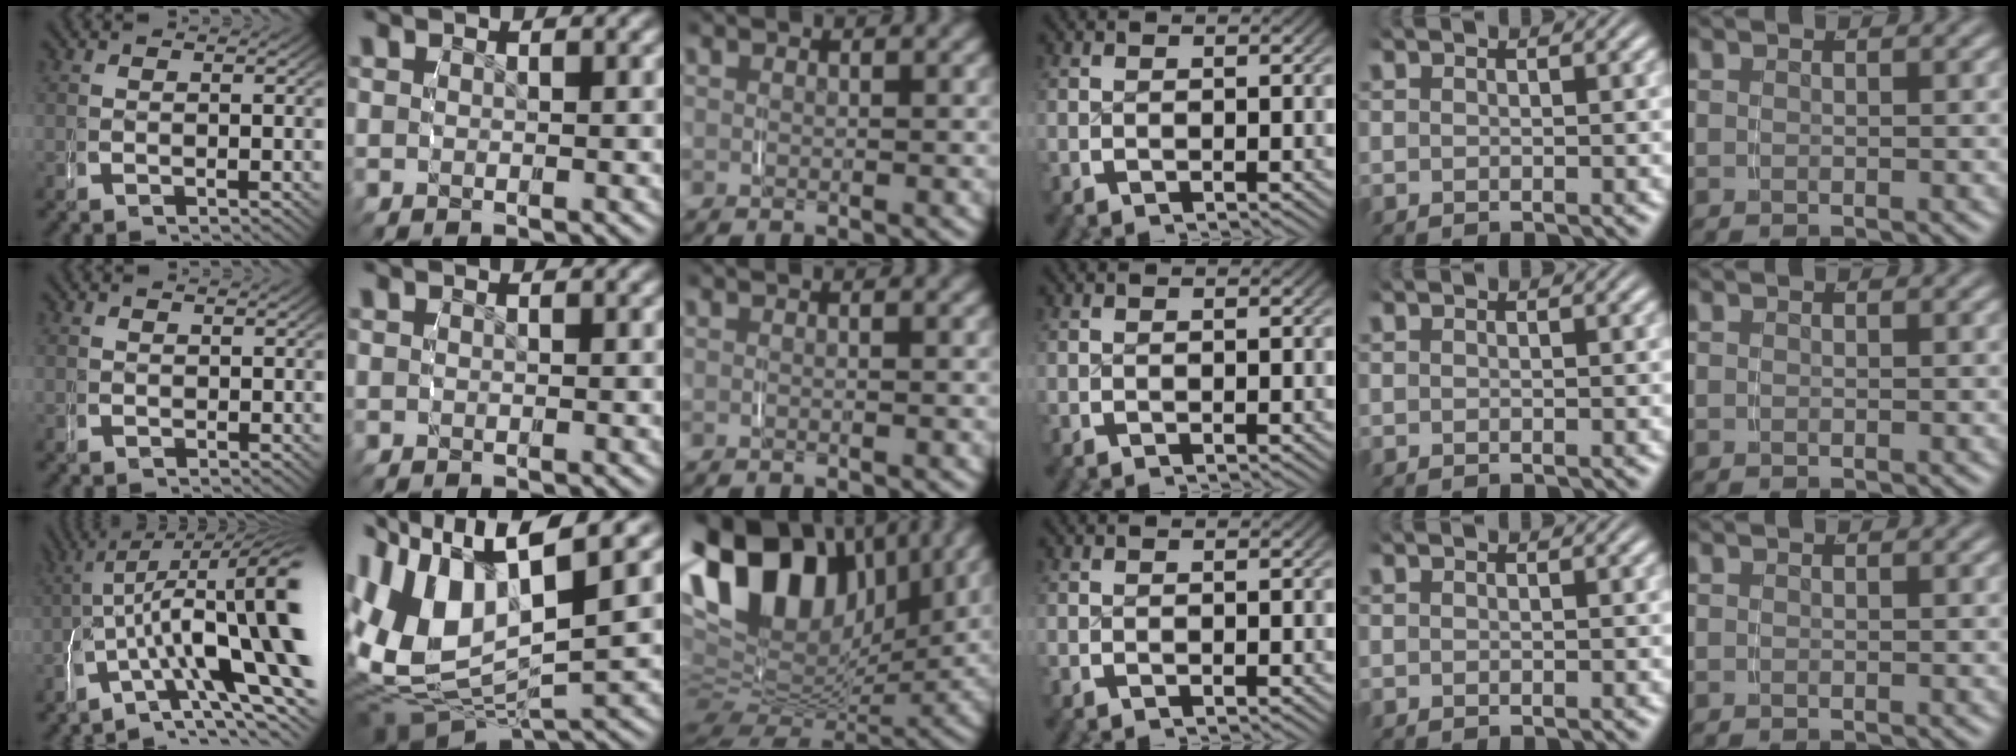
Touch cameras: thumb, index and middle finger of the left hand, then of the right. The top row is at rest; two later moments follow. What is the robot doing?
{"motion": "grasp_and_lifting", "object": "keyboard"}